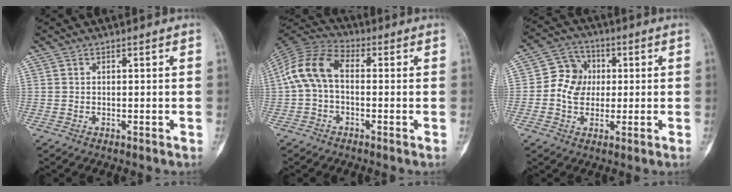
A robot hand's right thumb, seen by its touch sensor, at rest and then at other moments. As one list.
[{"total": 10.2, "force": [0.0, 6.2, 8.0], "torque": [-0.160, 0.030, -0.013]}, {"total": 8.3, "force": [0.2, 7.0, 4.3], "torque": [-0.045, 0.014, -0.008]}]